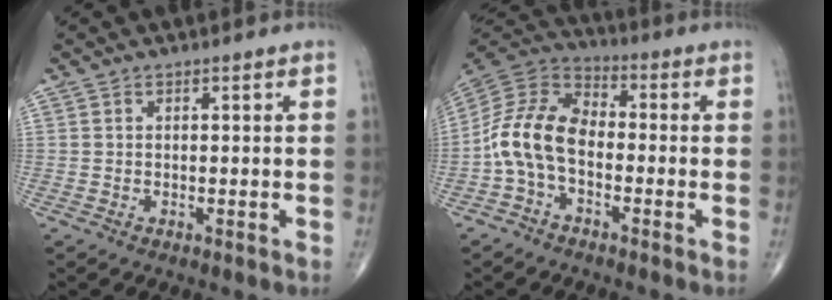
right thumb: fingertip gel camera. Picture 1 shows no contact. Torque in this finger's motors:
{"motor_torque": [1.54, 1.43, 0.82, -1.06, 0.11]}